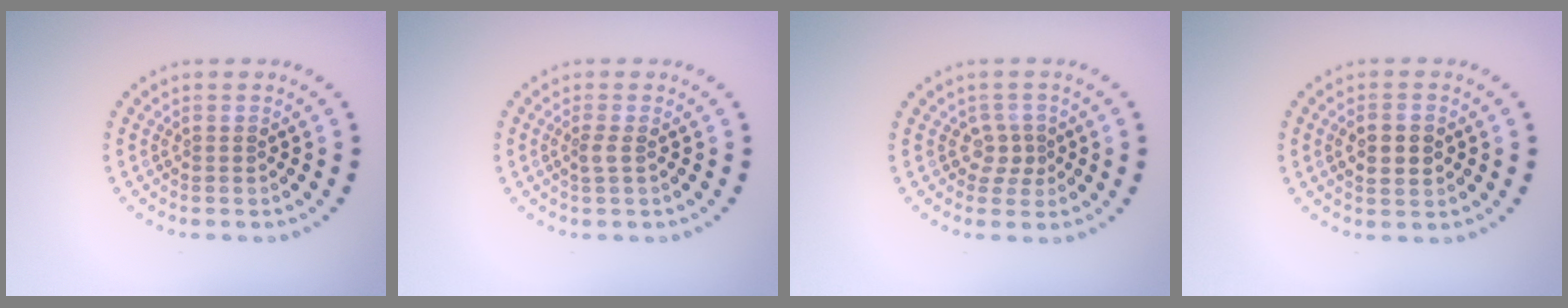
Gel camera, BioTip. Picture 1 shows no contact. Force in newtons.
{"total": 0.9, "press": 0.7, "slide": 0.5}
{"total": 1.8, "press": 1.4, "slide": 1.2}
{"total": 2.9, "press": 2.9, "slide": 0.1}